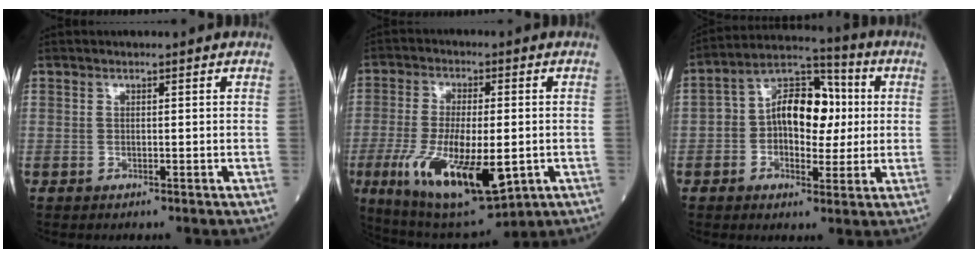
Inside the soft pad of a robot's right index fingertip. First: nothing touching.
{"total": 17.3, "force": [-5.0, 5.4, 15.6], "torque": [-0.292, -0.030, -0.068]}
{"total": 12.2, "force": [0.7, 6.9, 10.0], "torque": [-0.168, 0.038, 0.007]}